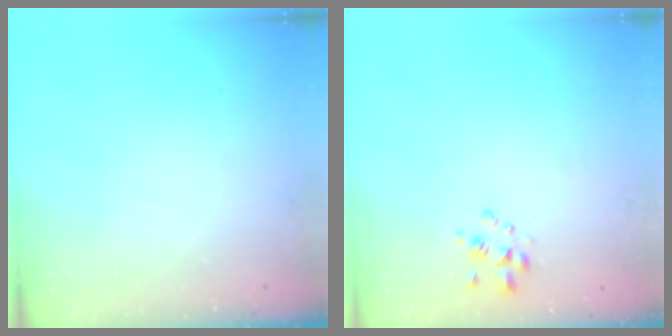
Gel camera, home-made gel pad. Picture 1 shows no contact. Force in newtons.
{"total": 2.3, "press": 2.2, "slide": 0.7}